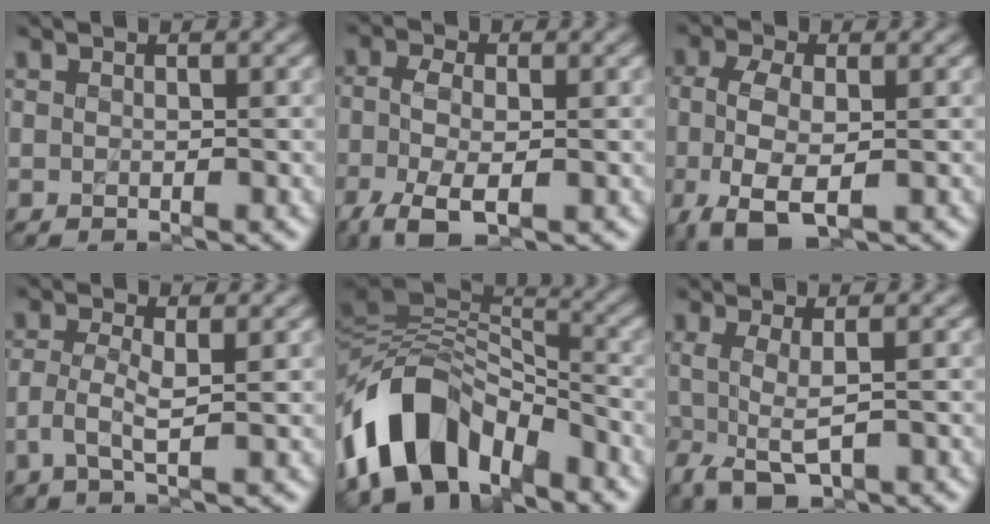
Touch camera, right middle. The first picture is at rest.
{"total": 5.5, "force": [-2.3, 2.8, 4.2], "torque": [-0.107, -0.005, -0.047]}
{"total": 6.0, "force": [-1.8, 3.1, 4.8], "torque": [-0.113, -0.006, -0.035]}
{"total": 2.0, "force": [-0.2, 0.4, 1.9], "torque": [-0.048, -0.003, -0.005]}
{"total": 9.9, "force": [-5.2, 6.0, 5.9], "torque": [-0.096, 0.016, -0.101]}
{"total": 2.9, "force": [-0.5, 1.0, 2.7], "torque": [-0.066, -0.010, -0.006]}